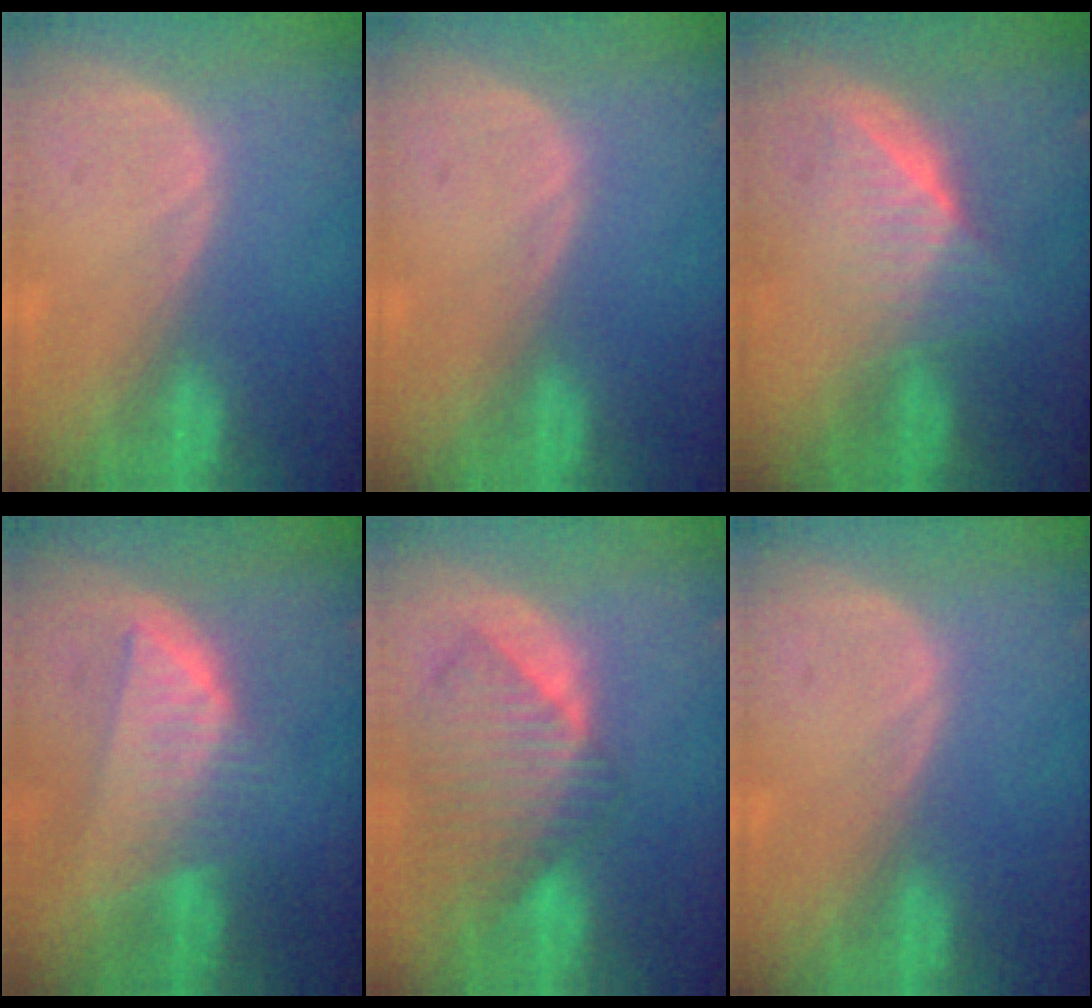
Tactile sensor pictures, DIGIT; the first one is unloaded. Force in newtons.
{"total": 0.0}
{"total": 6.5, "press": 5.9, "slide": 2.7}
{"total": 7.9, "press": 7.2, "slide": 3.2}
{"total": 9.8, "press": 8.6, "slide": 4.8}
{"total": 0.0}